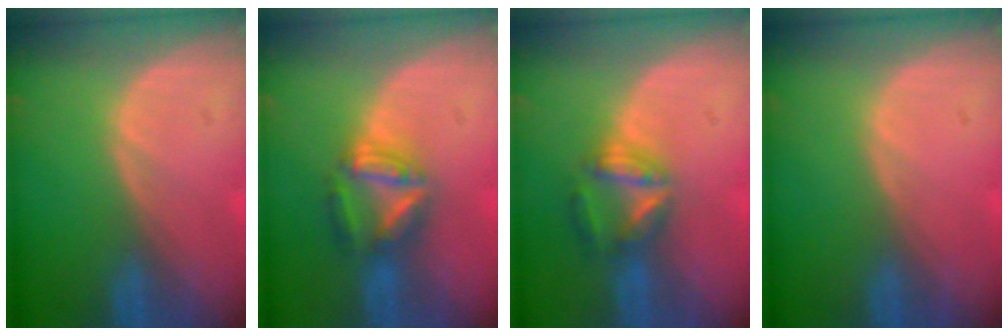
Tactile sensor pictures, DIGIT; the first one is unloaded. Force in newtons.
{"total": 6.0, "press": 5.9, "slide": 1.0}
{"total": 5.7, "press": 5.4, "slide": 1.9}
{"total": 0.0}